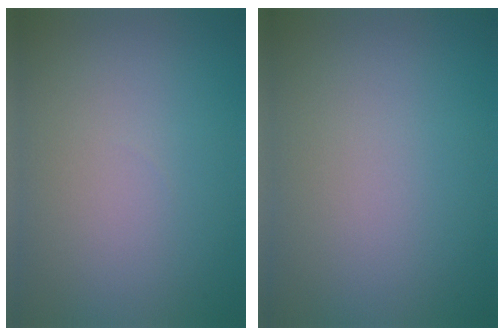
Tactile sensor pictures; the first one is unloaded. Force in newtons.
{"total": 0.0}